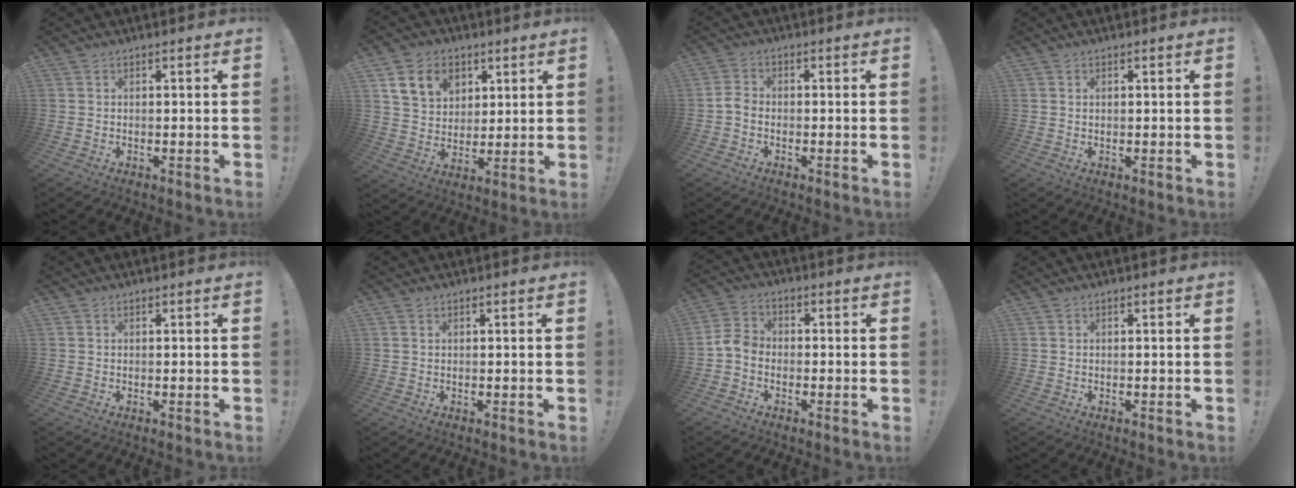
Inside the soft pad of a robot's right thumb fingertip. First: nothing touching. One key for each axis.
{"total": 12.6, "fx": 6.1, "fy": 9.6, "fz": 5.4, "tx": -0.086, "ty": -0.020, "tz": 0.121}
{"total": 3.4, "fx": -1.4, "fy": 2.2, "fz": 2.2, "tx": -0.043, "ty": 0.010, "tz": -0.025}
{"total": 0.6, "fx": 0.4, "fy": 0.3, "fz": 0.4, "tx": -0.010, "ty": 0.002, "tz": 0.008}
{"total": 0.0}
{"total": 0.8, "fx": 0.4, "fy": 0.6, "fz": 0.3, "tx": -0.005, "ty": 0.001, "tz": 0.008}
{"total": 6.0, "fx": -2.5, "fy": 4.4, "fz": 3.3, "tx": -0.076, "ty": 0.018, "tz": -0.043}
{"total": 0.0}